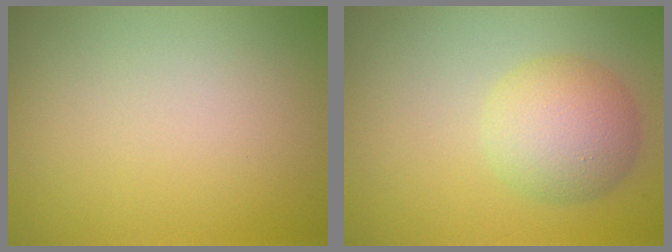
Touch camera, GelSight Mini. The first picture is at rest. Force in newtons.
{"total": 4.4, "press": 4.4, "slide": 0.2}